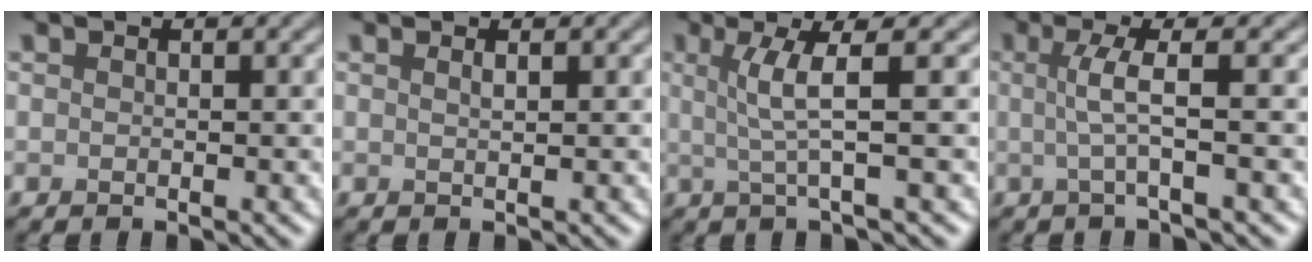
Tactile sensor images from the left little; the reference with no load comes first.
{"total": 0.7, "force": [0.4, 0.2, 0.6], "torque": [-0.005, 0.001, 0.006]}
{"total": 3.8, "force": [0.6, 0.6, 3.7], "torque": [-0.070, 0.003, 0.015]}
{"total": 3.0, "force": [0.1, 0.6, 3.0], "torque": [-0.057, 0.001, -0.005]}